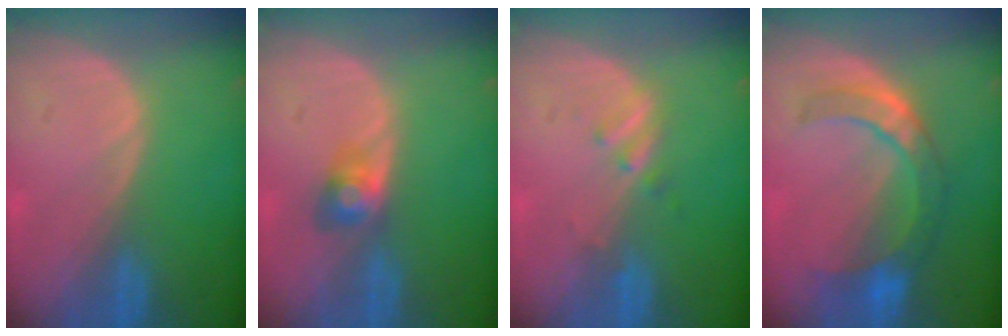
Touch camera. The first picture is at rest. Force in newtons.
{"total": 2.9, "press": 2.9, "slide": 0.0}
{"total": 1.9, "press": 1.9, "slide": 0.3}
{"total": 7.5, "press": 7.3, "slide": 1.8}